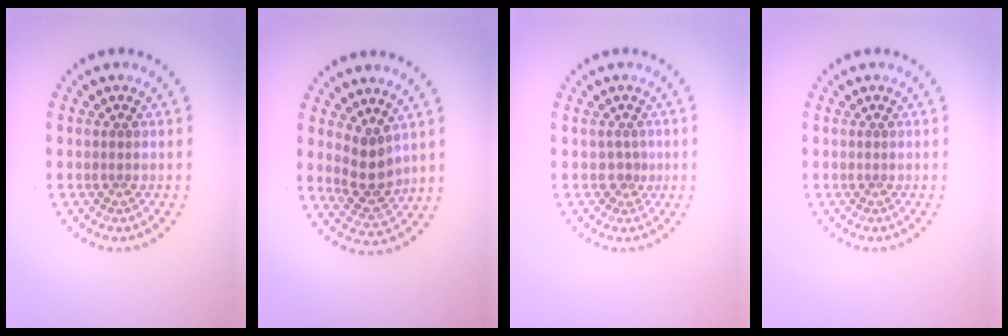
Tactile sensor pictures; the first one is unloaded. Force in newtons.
{"total": 3.3, "press": 3.0, "slide": 1.3}
{"total": 1.0, "press": 0.5, "slide": 0.8}
{"total": 0.0}